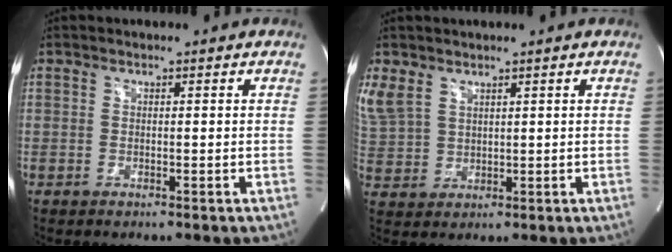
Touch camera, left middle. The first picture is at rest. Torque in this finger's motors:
{"motor_torque": [0.77, -0.63, 0.10, 0.05]}